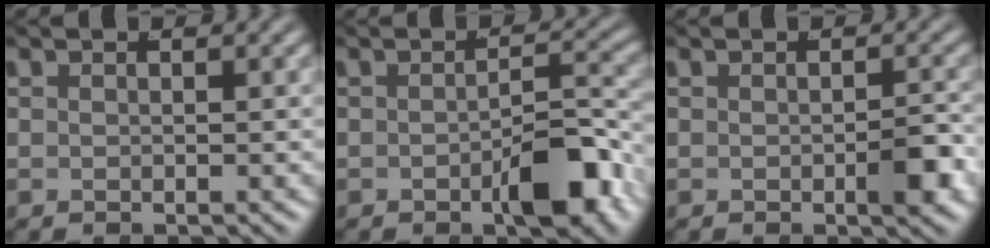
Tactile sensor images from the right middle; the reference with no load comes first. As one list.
[{"total": 4.7, "force": [-2.3, 1.4, 3.8], "torque": [-0.043, -0.001, -0.037]}, {"total": 2.2, "force": [-0.8, 0.7, 1.9], "torque": [-0.029, -0.004, -0.015]}]